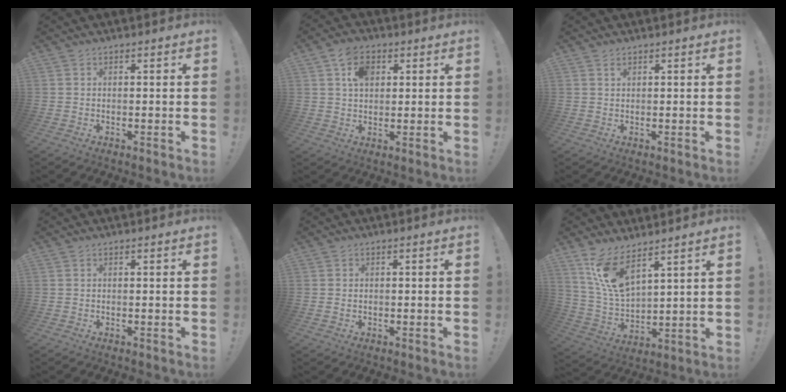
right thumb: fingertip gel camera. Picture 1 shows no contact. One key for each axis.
{"total": 8.0, "fx": 3.0, "fy": 5.6, "fz": 4.7, "tx": -0.078, "ty": 0.002, "tz": 0.057}
{"total": 0.8, "fx": 0.6, "fy": 0.3, "fz": 0.4, "tx": -0.004, "ty": -0.002, "tz": 0.011}
{"total": 0.0}
{"total": 0.7, "fx": -0.1, "fy": 0.5, "fz": 0.4, "tx": -0.010, "ty": 0.003, "tz": -0.002}
{"total": 12.2, "fx": 8.4, "fy": 4.6, "fz": 7.5, "tx": -0.157, "ty": -0.045, "tz": 0.158}